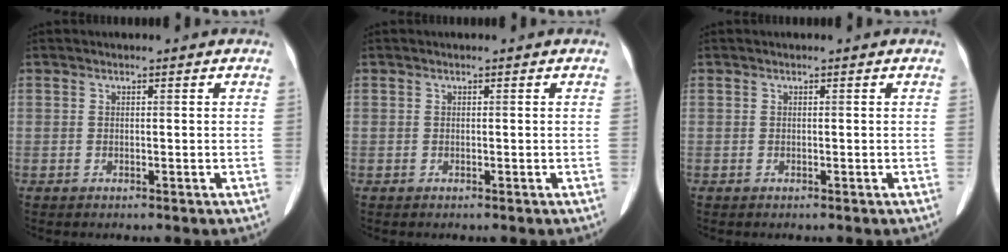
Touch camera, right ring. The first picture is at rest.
{"total": 0.0}
{"total": 0.0}